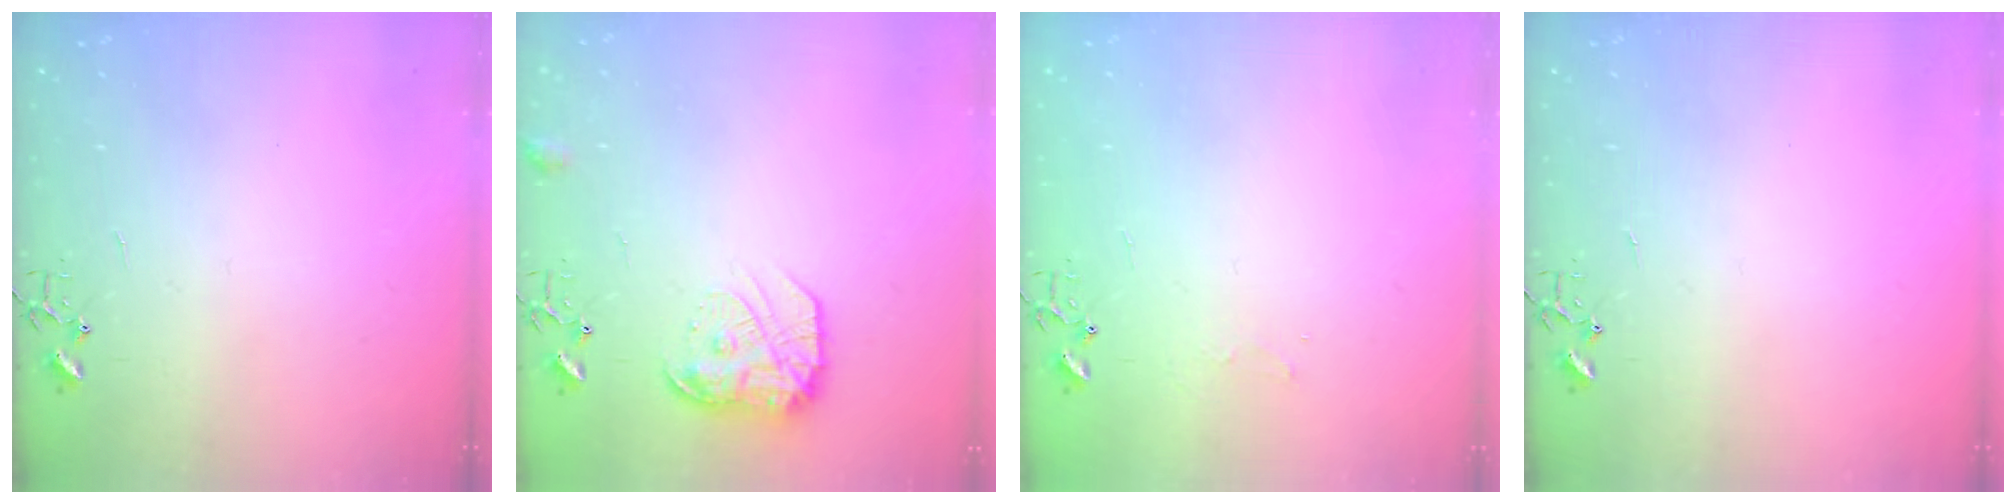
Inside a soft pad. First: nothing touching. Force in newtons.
{"total": 14.3, "press": 14.3, "slide": 0.9}
{"total": 3.8, "press": 3.8, "slide": 0.4}
{"total": 0.0}